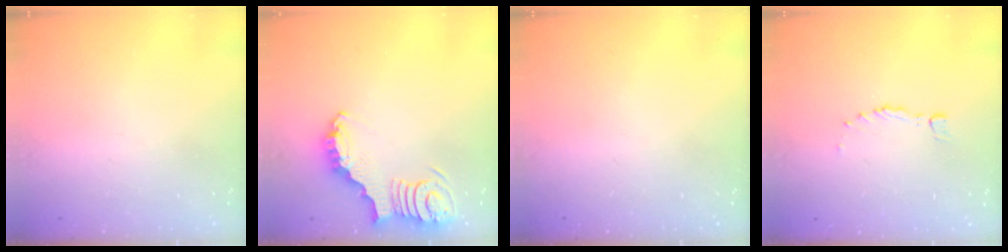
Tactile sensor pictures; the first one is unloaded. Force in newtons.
{"total": 3.9, "press": 3.9, "slide": 0.6}
{"total": 0.0}
{"total": 0.0}